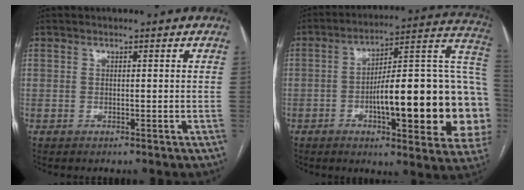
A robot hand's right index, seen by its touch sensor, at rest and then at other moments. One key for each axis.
{"total": 27.8, "fx": -4.3, "fy": 5.5, "fz": 27.0, "tx": -0.291, "ty": 0.027, "tz": -0.059}